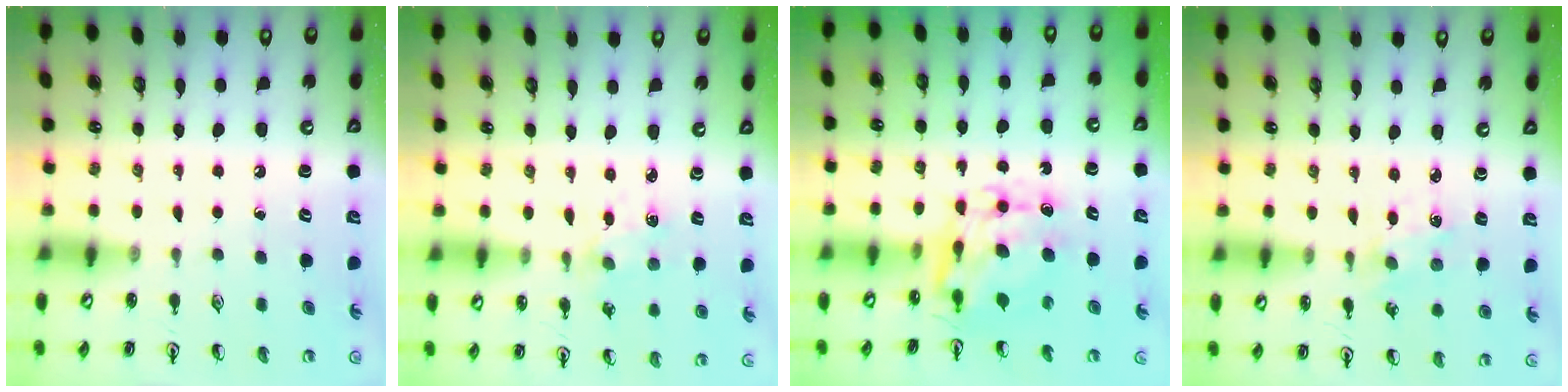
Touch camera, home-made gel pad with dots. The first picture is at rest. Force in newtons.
{"total": 2.0, "press": 2.0, "slide": 0.3}
{"total": 9.1, "press": 9.0, "slide": 0.8}
{"total": 1.0, "press": 1.0, "slide": 0.2}